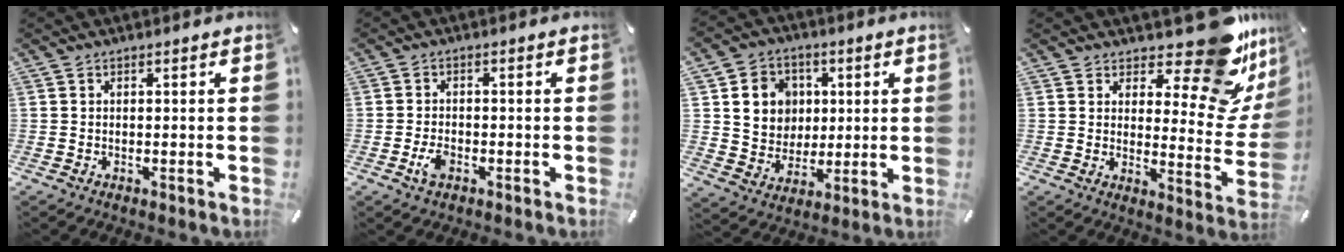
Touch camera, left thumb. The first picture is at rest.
{"total": 3.6, "force": [-1.6, 2.1, 2.5], "torque": [-0.062, 0.000, -0.032]}
{"total": 10.7, "force": [2.4, 10.0, 3.1], "torque": [-0.046, -0.001, 0.051]}
{"total": 15.9, "force": [11.0, 5.6, 10.0], "torque": [-0.117, -0.109, 0.180]}